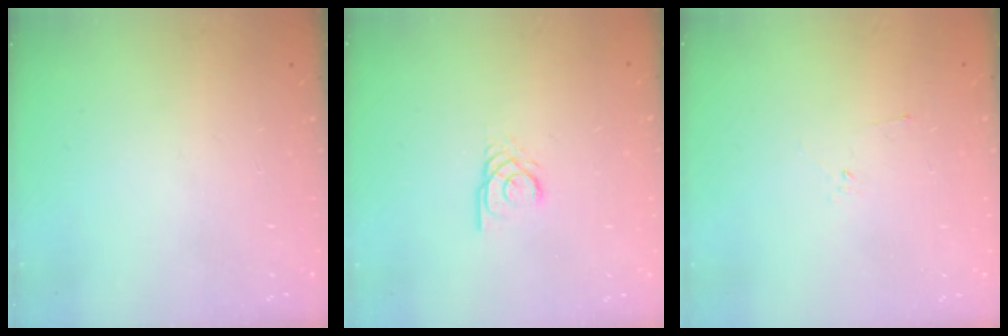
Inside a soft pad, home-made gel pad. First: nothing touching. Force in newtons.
{"total": 2.9, "press": 2.9, "slide": 0.2}
{"total": 2.2, "press": 2.1, "slide": 0.7}